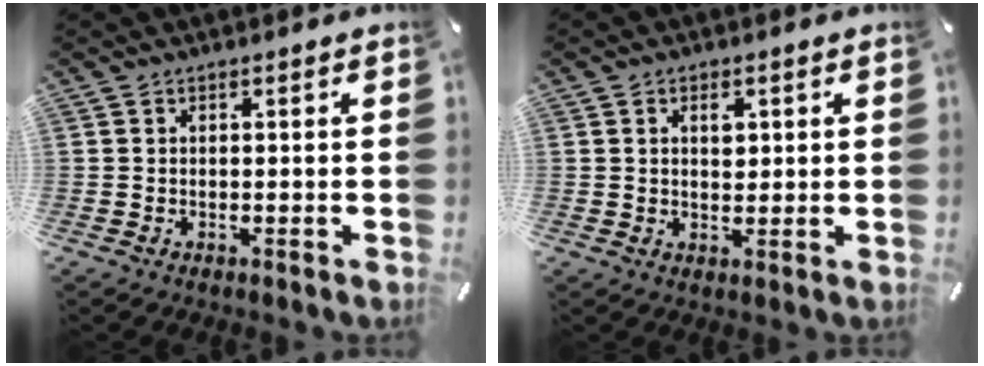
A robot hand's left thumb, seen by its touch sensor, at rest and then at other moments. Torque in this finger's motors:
{"motor_torque": [0.11, -0.32, 0.14, 0.16, 0.05]}